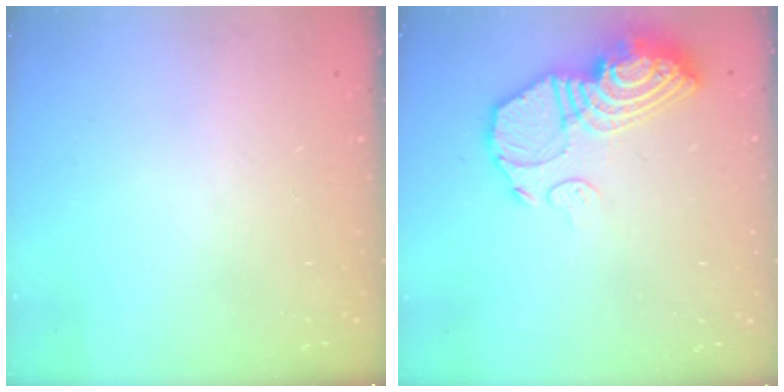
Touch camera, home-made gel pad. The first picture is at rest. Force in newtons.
{"total": 13.9, "press": 13.8, "slide": 1.3}